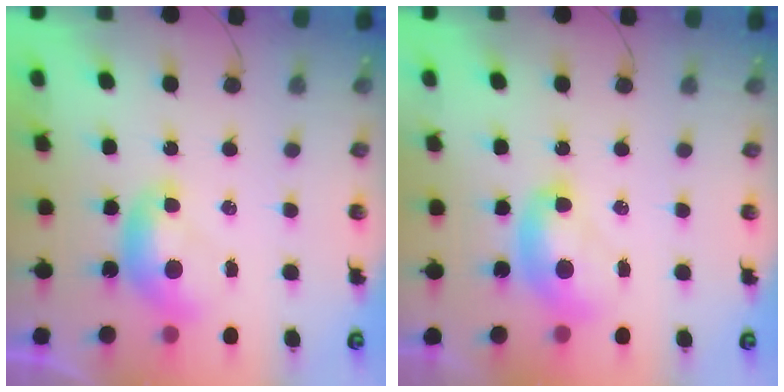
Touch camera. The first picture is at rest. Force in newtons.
{"total": 2.1, "press": 2.1, "slide": 0.3}